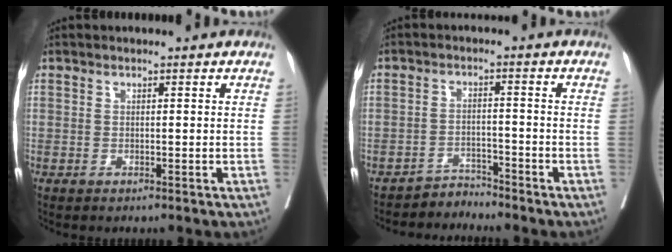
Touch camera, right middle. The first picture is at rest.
{"total": 3.0, "force": [-2.8, 0.0, -1.1], "torque": [0.025, -0.005, -0.047]}